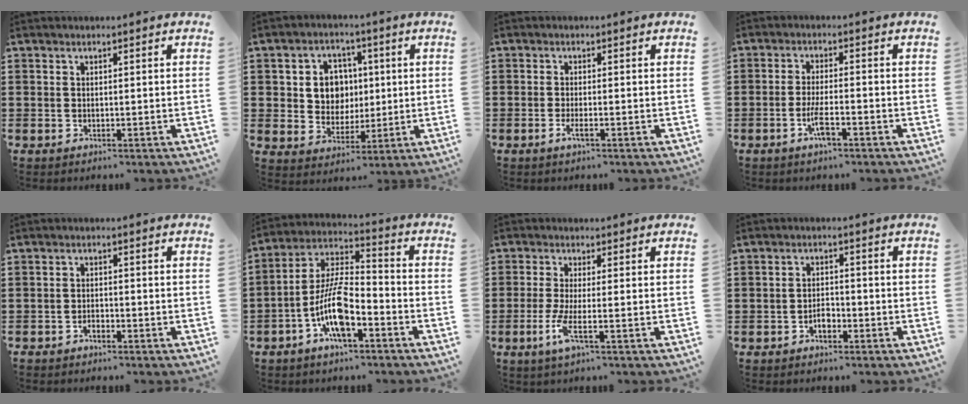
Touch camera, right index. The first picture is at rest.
{"total": 6.7, "force": [1.0, 6.0, 2.8], "torque": [-0.064, 0.015, 0.014]}
{"total": 1.7, "force": [-0.9, 0.2, 1.4], "torque": [-0.032, -0.004, -0.018]}
{"total": 4.3, "force": [-2.2, 0.7, 3.7], "torque": [-0.082, -0.006, -0.044]}
{"total": 1.4, "force": [-1.3, 0.5, 0.3], "torque": [-0.010, 0.000, -0.027]}
{"total": 10.5, "force": [-5.0, 3.6, 8.5], "torque": [-0.194, -0.003, -0.099]}
{"total": 4.2, "force": [-1.5, 0.3, 3.9], "torque": [-0.096, -0.016, -0.035]}
{"total": 2.4, "force": [-1.4, 1.3, 1.5], "torque": [-0.032, 0.004, -0.027]}